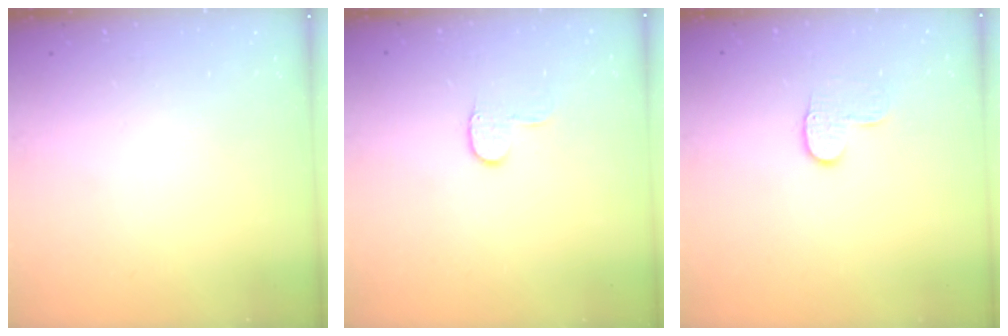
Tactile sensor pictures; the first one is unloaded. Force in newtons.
{"total": 4.6, "press": 4.6, "slide": 0.5}
{"total": 6.6, "press": 6.6, "slide": 0.6}